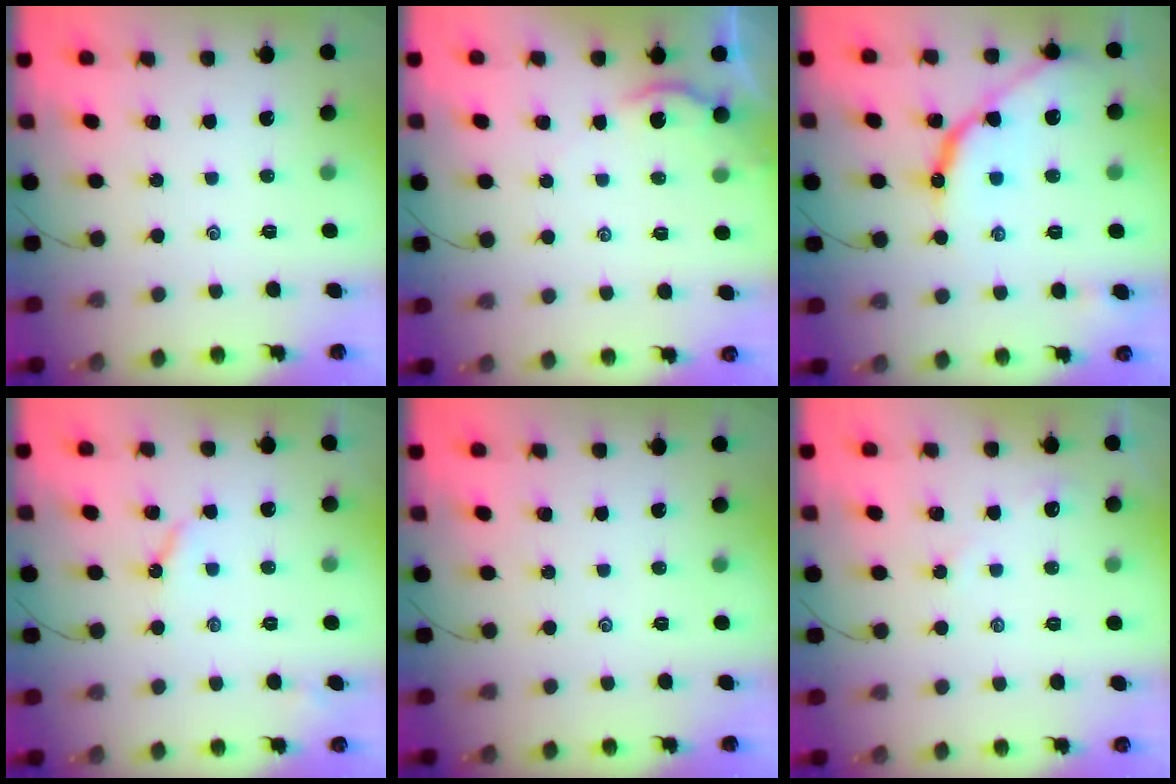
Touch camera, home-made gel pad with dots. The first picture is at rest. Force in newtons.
{"total": 2.3, "press": 2.2, "slide": 0.4}
{"total": 10.7, "press": 10.7, "slide": 0.9}
{"total": 3.4, "press": 3.4, "slide": 0.6}
{"total": 0.0}
{"total": 2.4, "press": 2.4, "slide": 0.4}